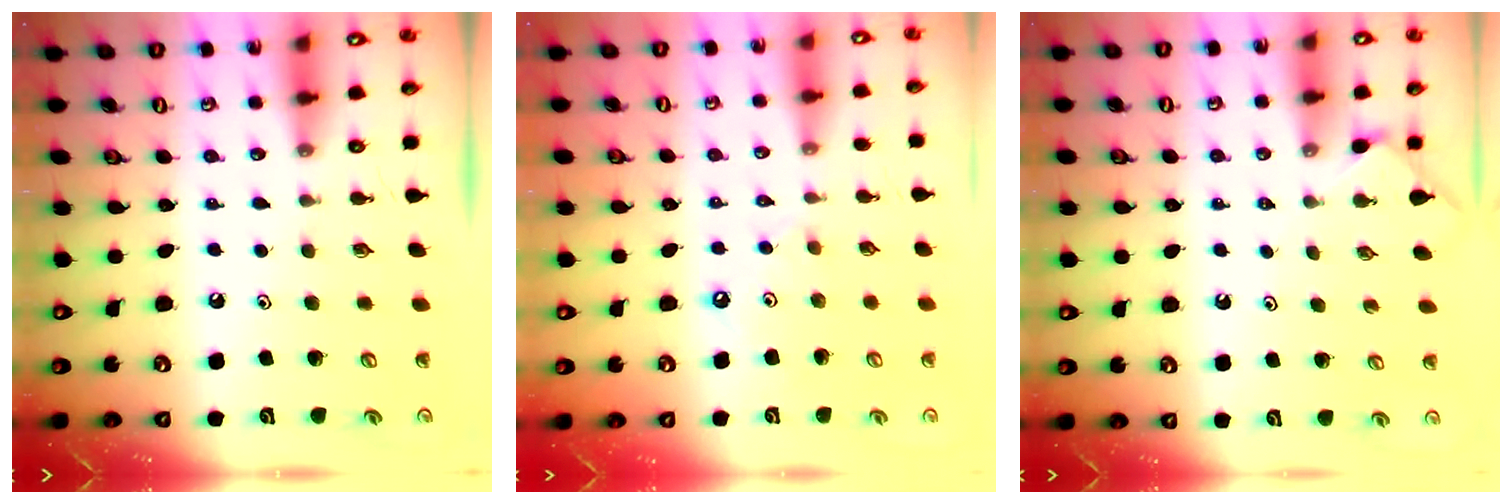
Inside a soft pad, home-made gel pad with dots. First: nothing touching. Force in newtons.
{"total": 1.8, "press": 1.8, "slide": 0.0}
{"total": 0.5, "press": 0.5, "slide": 0.2}